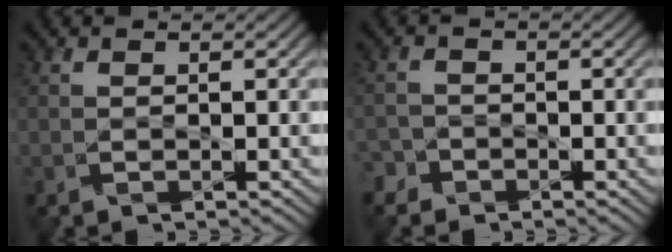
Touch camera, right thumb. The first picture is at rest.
{"total": 2.1, "force": [-1.6, 1.3, 0.3], "torque": [-0.006, 0.000, -0.040]}